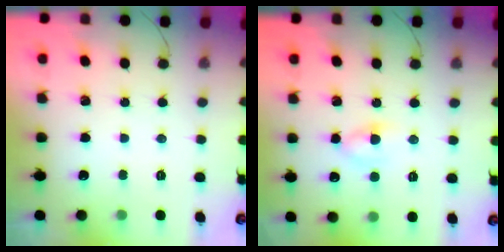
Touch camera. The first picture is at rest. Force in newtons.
{"total": 5.2, "press": 5.0, "slide": 1.3}